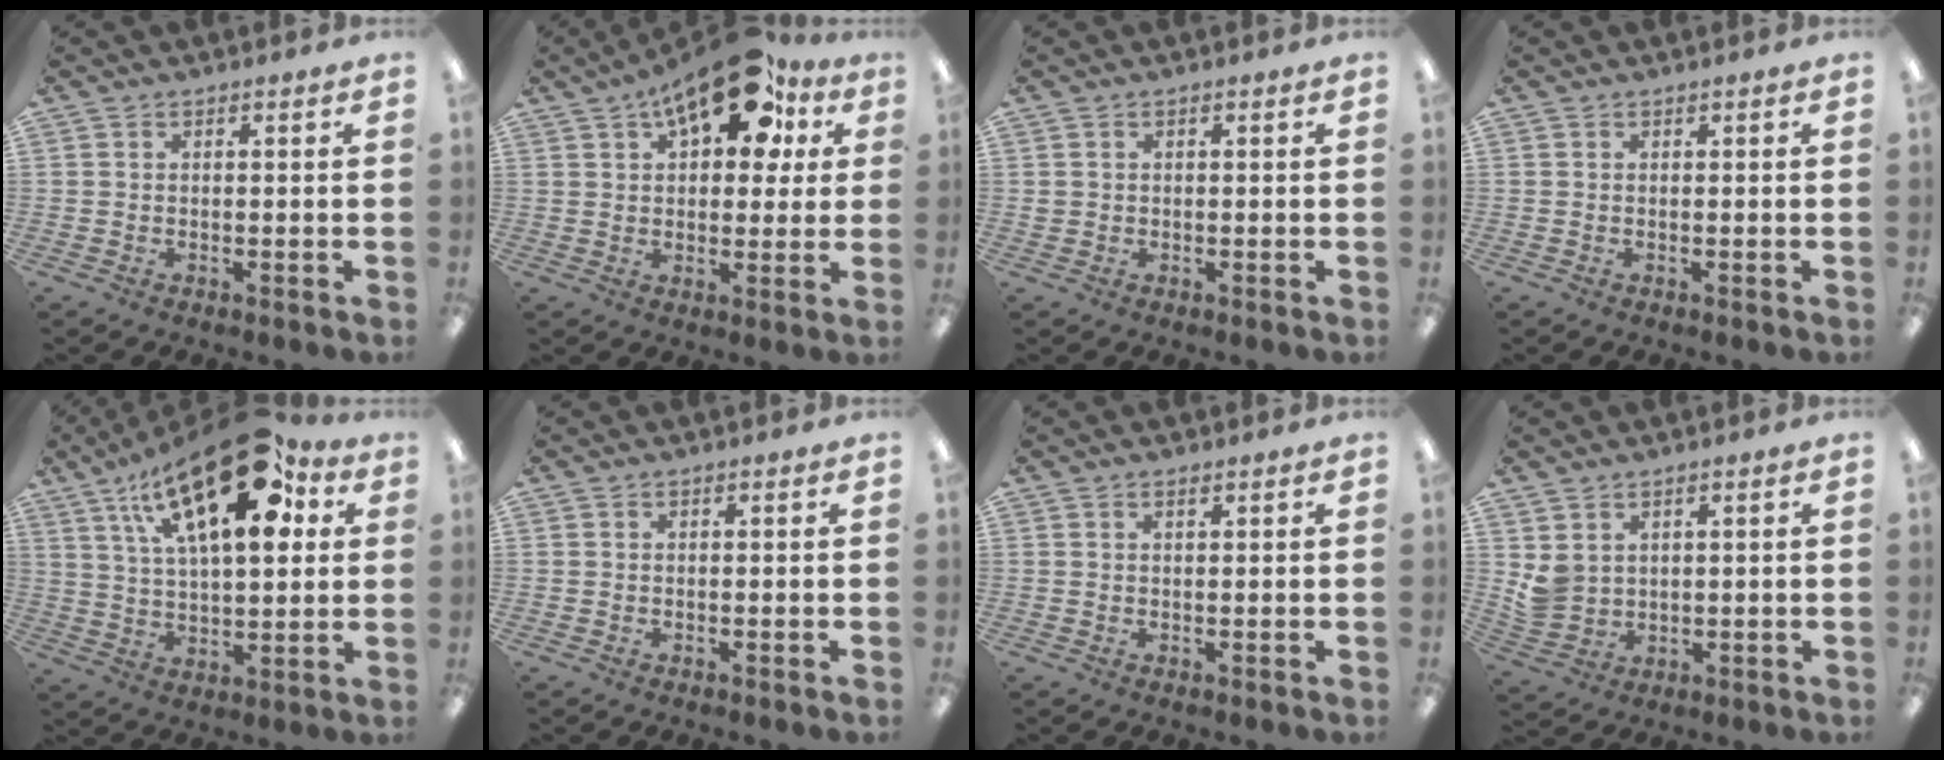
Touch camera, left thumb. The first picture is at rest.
{"total": 17.7, "force": [9.2, 8.8, 12.3], "torque": [-0.169, -0.026, 0.150]}
{"total": 0.8, "force": [0.0, 0.8, -0.1], "torque": [0.003, 0.004, -0.001]}
{"total": 0.0}
{"total": 25.3, "force": [13.0, 11.0, 18.8], "torque": [-0.309, -0.060, 0.210]}
{"total": 0.0}
{"total": 0.7, "force": [0.6, 0.2, 0.4], "torque": [-0.010, 0.001, 0.010]}
{"total": 4.1, "force": [2.1, 3.4, 1.0], "torque": [-0.020, -0.009, 0.042]}